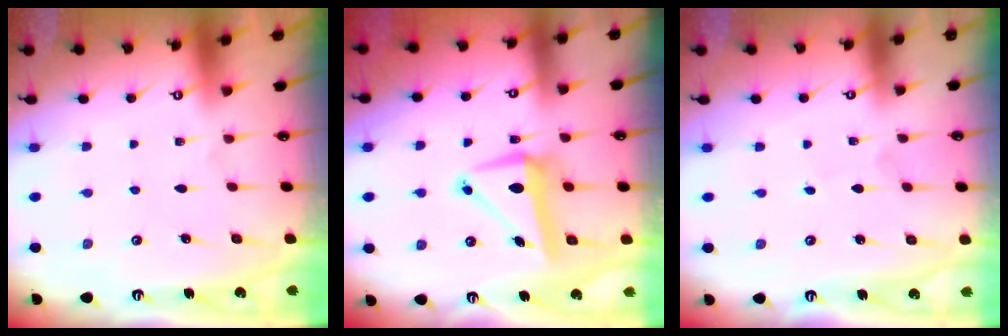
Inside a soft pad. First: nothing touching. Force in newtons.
{"total": 8.8, "press": 8.7, "slide": 1.5}
{"total": 0.6, "press": 0.6, "slide": 0.0}